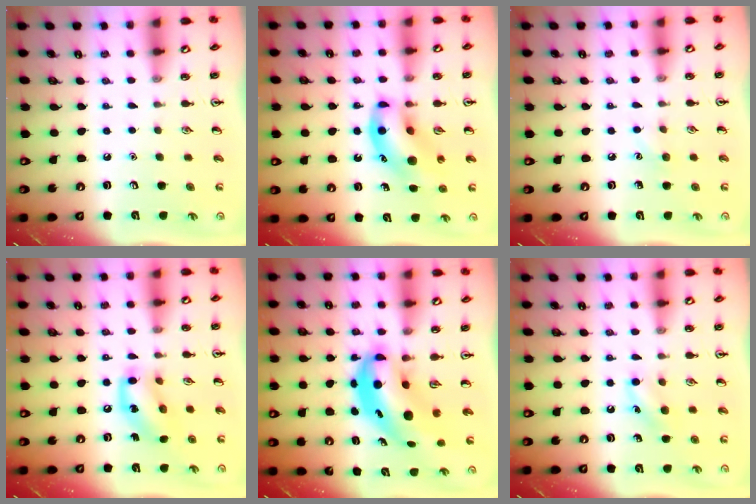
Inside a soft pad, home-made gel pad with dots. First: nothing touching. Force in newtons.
{"total": 11.1, "press": 10.8, "slide": 2.6}
{"total": 5.0, "press": 4.7, "slide": 1.6}
{"total": 12.7, "press": 12.5, "slide": 2.2}
{"total": 8.2, "press": 7.9, "slide": 2.1}
{"total": 7.4, "press": 7.2, "slide": 1.9}